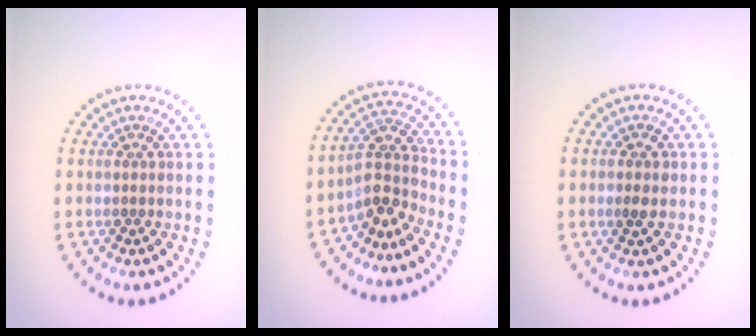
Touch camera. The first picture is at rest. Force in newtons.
{"total": 3.1, "press": 2.2, "slide": 2.2}
{"total": 1.1, "press": 1.1, "slide": 0.1}